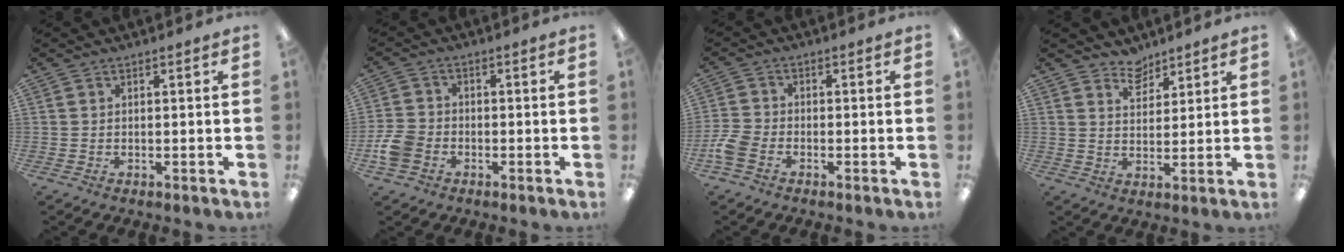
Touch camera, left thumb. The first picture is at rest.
{"total": 6.2, "force": [-2.4, 4.7, 3.1], "torque": [-0.066, 0.016, -0.043]}
{"total": 4.8, "force": [-2.3, 3.1, 2.8], "torque": [-0.060, 0.009, -0.042]}
{"total": 5.3, "force": [4.6, 2.5, 1.0], "torque": [-0.016, -0.026, 0.085]}